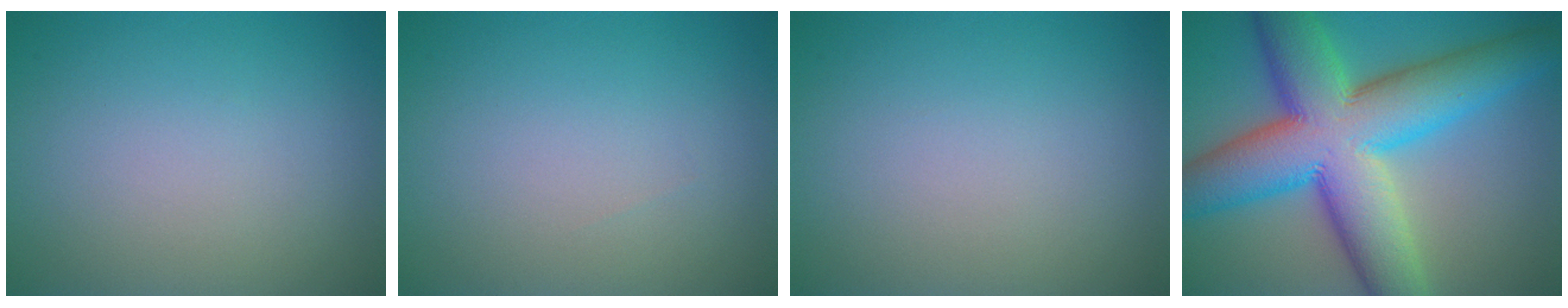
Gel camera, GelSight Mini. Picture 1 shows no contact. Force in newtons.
{"total": 0.0}
{"total": 0.0}
{"total": 14.4, "press": 14.4, "slide": 0.3}